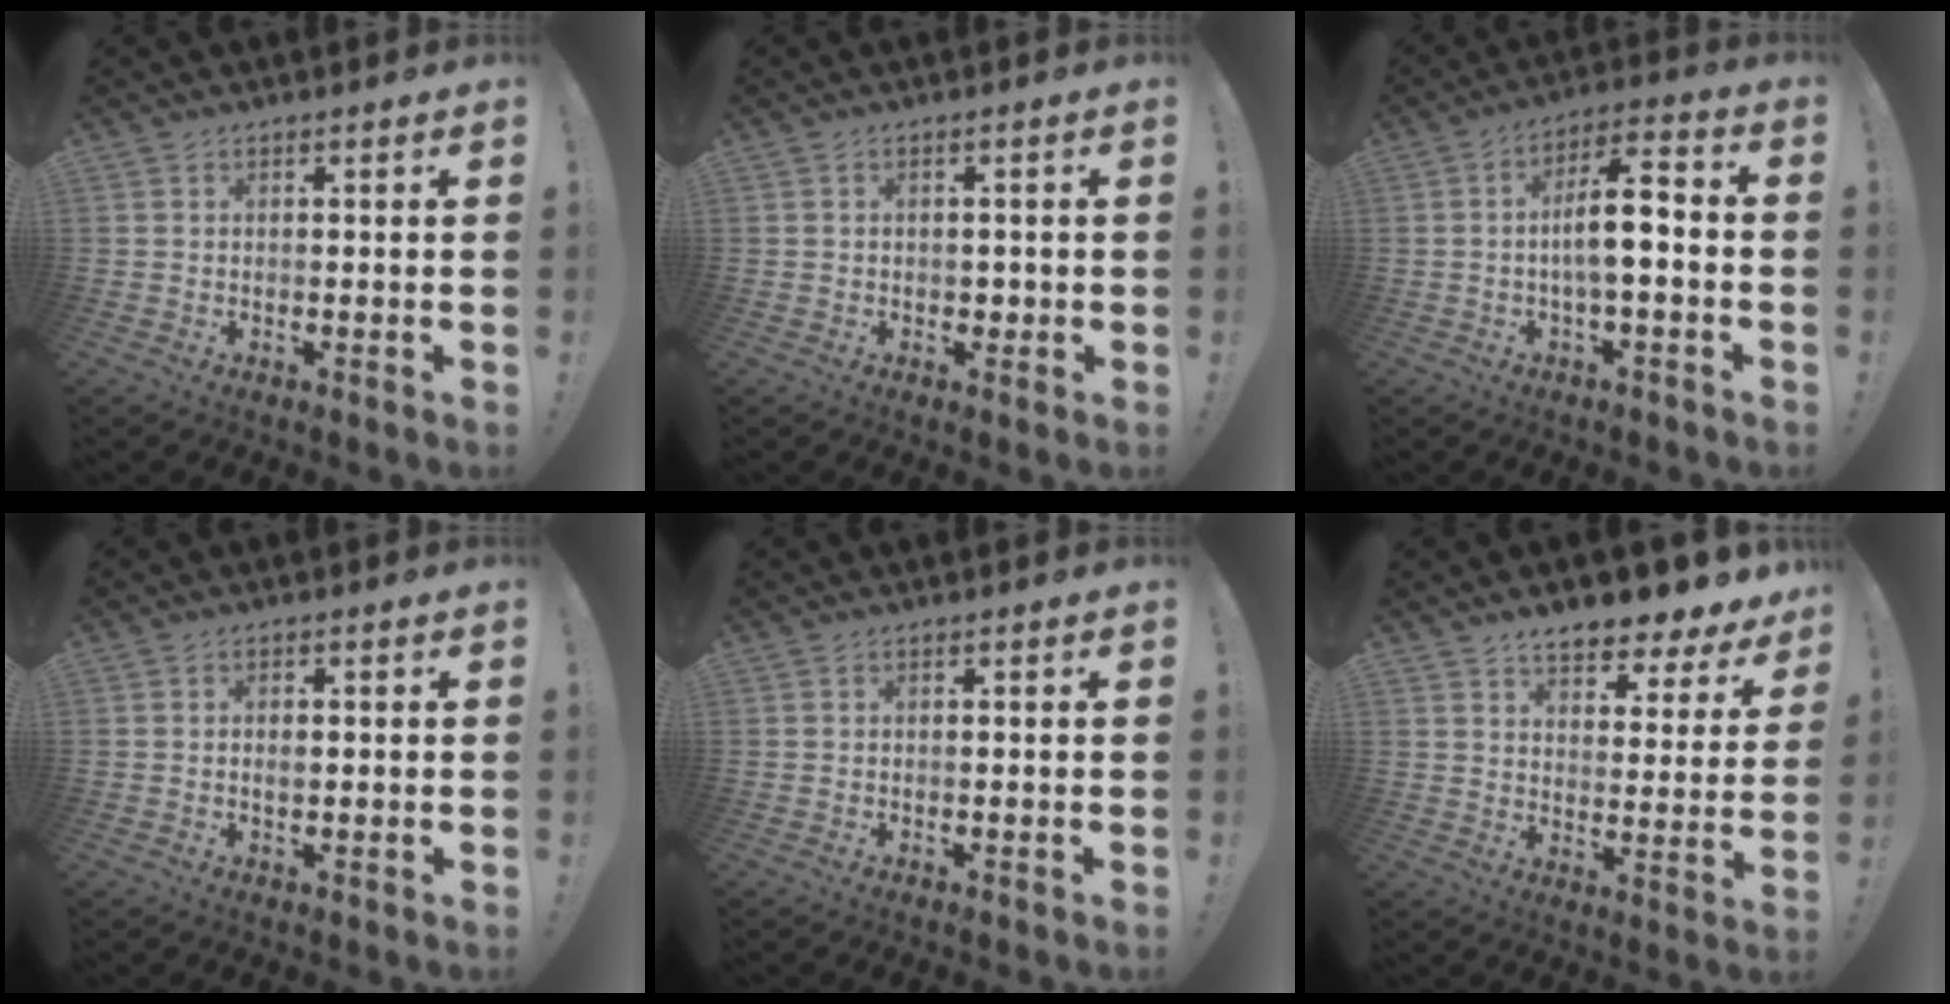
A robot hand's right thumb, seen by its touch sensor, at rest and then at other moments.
{"total": 1.7, "force": [-0.2, 1.5, 0.7], "torque": [-0.004, 0.002, -0.005]}
{"total": 10.5, "force": [-1.2, 3.1, 10.0], "torque": [-0.160, 0.006, -0.026]}
{"total": 1.5, "force": [0.1, 1.1, 1.0], "torque": [-0.011, 0.004, -0.002]}
{"total": 0.0}
{"total": 8.5, "force": [7.4, 2.5, 3.6], "torque": [-0.055, -0.061, 0.131]}